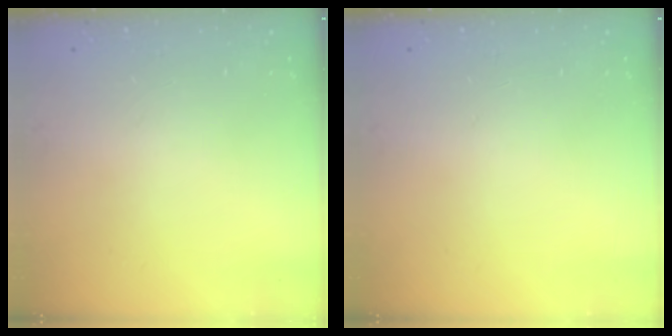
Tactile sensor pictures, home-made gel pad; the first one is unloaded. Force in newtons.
{"total": 0.0}